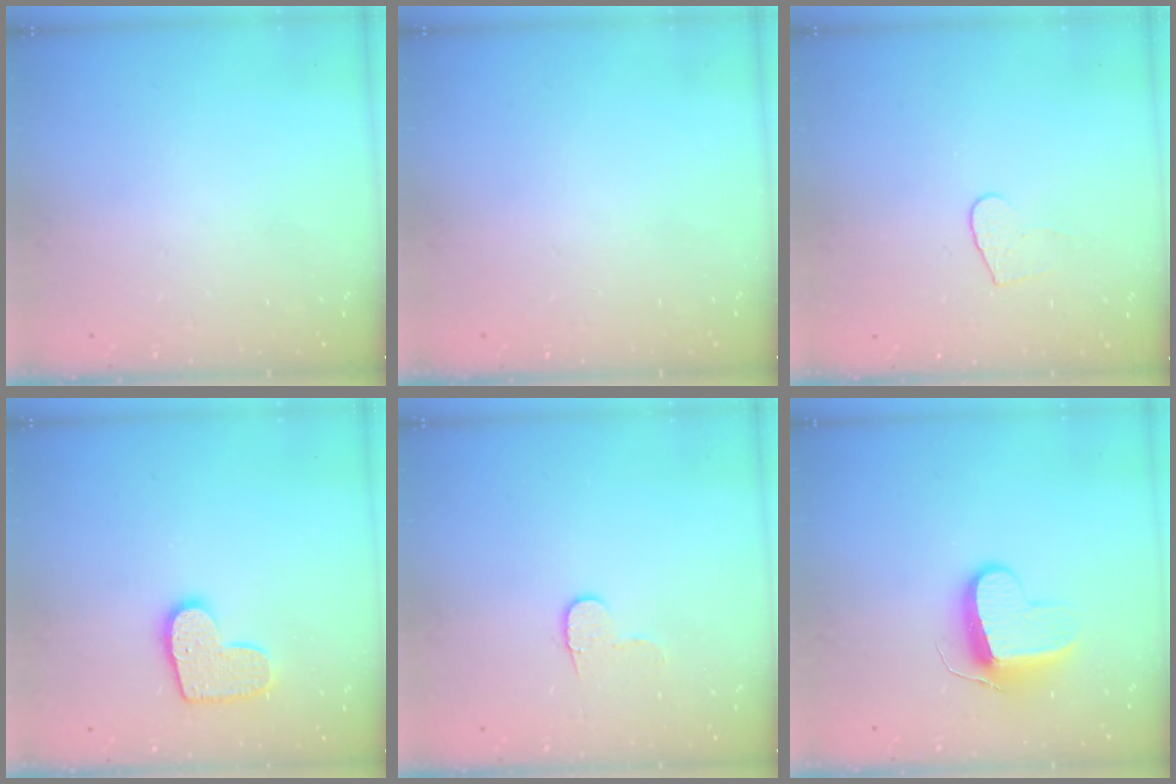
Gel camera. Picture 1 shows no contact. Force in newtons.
{"total": 0.0}
{"total": 4.7, "press": 4.7, "slide": 0.4}
{"total": 11.2, "press": 11.2, "slide": 0.6}
{"total": 4.9, "press": 4.9, "slide": 0.5}
{"total": 9.9, "press": 9.9, "slide": 0.2}